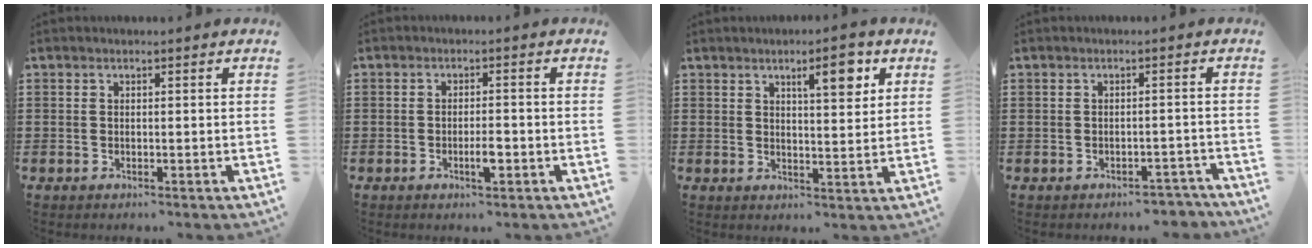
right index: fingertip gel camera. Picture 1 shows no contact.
{"total": 3.0, "force": [-1.1, 0.8, 2.6], "torque": [-0.046, 0.002, -0.020]}
{"total": 5.8, "force": [3.0, 1.6, 4.6], "torque": [-0.066, -0.004, 0.043]}
{"total": 2.6, "force": [-2.5, 0.6, 0.0], "torque": [-0.007, 0.002, -0.054]}